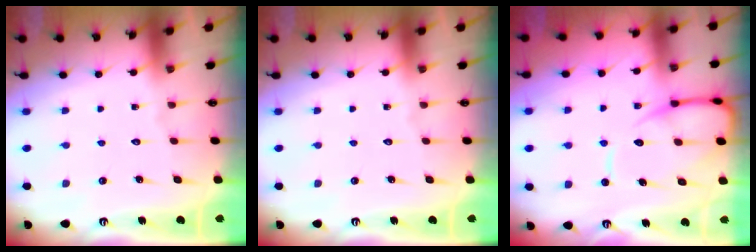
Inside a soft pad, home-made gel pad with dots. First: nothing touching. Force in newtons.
{"total": 0.0}
{"total": 9.6, "press": 9.6, "slide": 1.0}